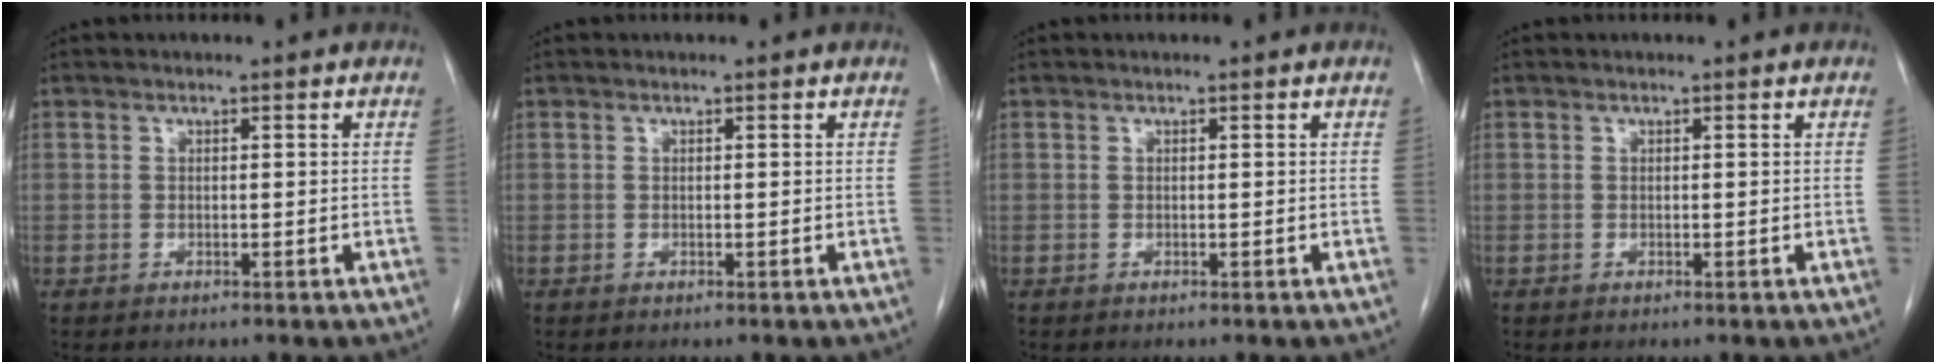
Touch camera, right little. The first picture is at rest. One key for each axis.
{"total": 0.0}
{"total": 0.0}
{"total": 0.0}